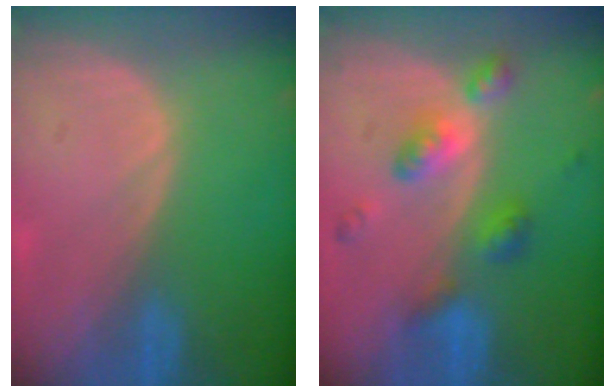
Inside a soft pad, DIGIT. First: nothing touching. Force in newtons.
{"total": 6.4, "press": 6.4, "slide": 0.4}